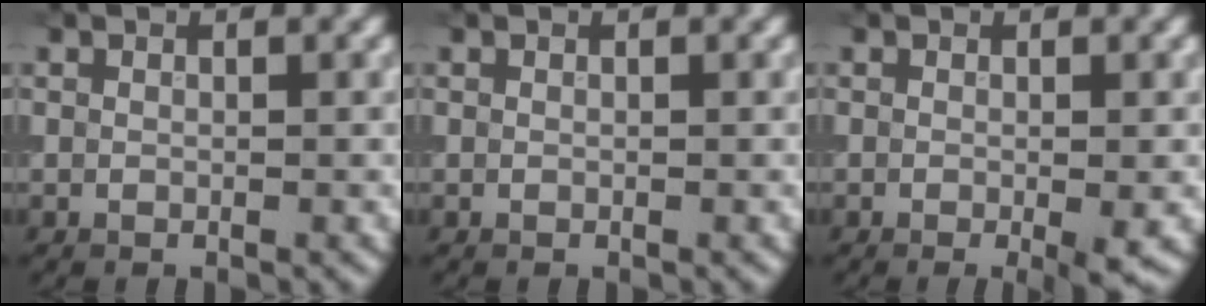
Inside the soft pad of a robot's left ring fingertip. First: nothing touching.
{"total": 0.0}
{"total": 2.0, "force": [-0.5, 0.3, 1.9], "torque": [-0.027, -0.010, -0.005]}